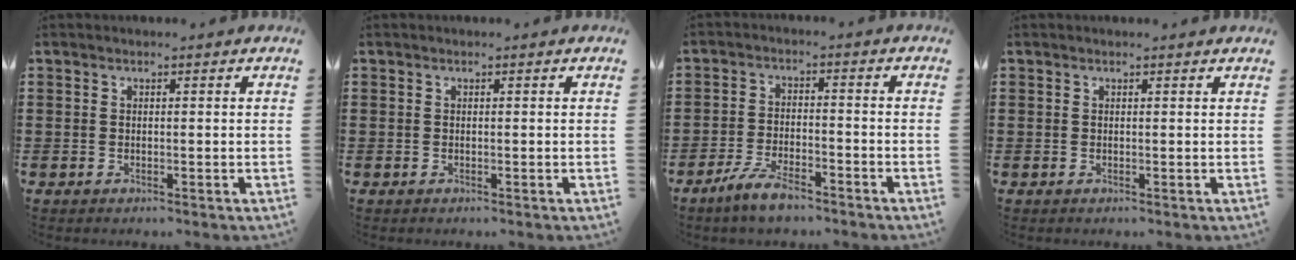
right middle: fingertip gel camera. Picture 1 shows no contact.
{"total": 0.0}
{"total": 5.4, "force": [-4.3, 1.3, 3.1], "torque": [-0.071, 0.000, -0.083]}
{"total": 0.0}